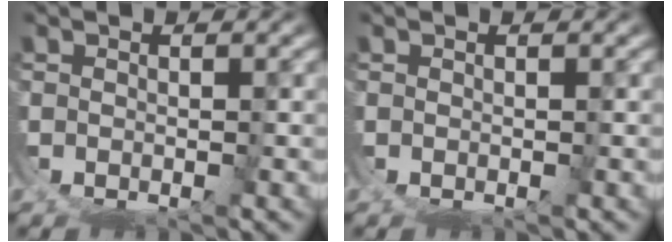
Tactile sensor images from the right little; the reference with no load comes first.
{"total": 0.0}